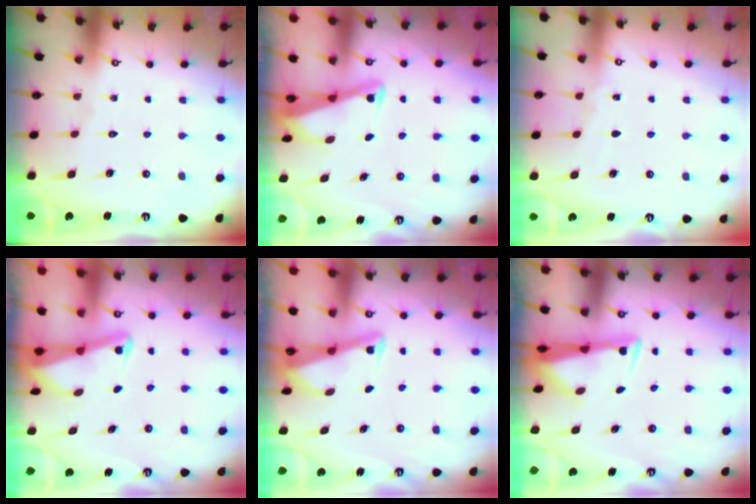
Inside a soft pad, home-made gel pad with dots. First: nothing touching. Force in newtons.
{"total": 2.7, "press": 2.7, "slide": 0.3}
{"total": 2.7, "press": 2.7, "slide": 0.4}
{"total": 2.2, "press": 2.2, "slide": 0.3}
{"total": 2.8, "press": 2.8, "slide": 0.4}
{"total": 2.9, "press": 2.7, "slide": 0.9}